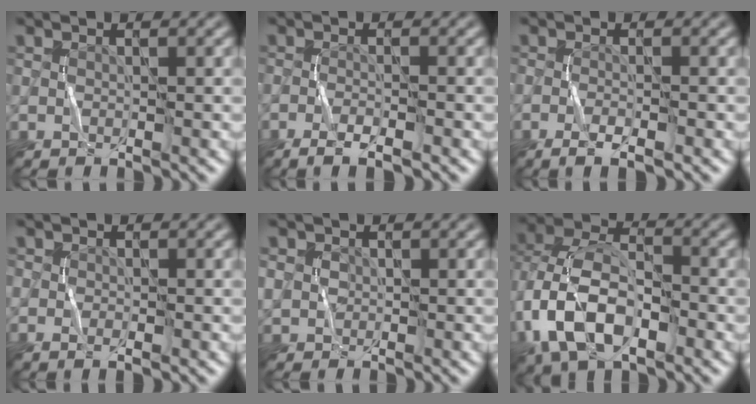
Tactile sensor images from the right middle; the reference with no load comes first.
{"total": 3.0, "force": [-1.9, 0.6, 2.2], "torque": [-0.041, 0.003, -0.038]}
{"total": 2.6, "force": [-1.5, 0.6, 2.1], "torque": [-0.037, 0.003, -0.029]}
{"total": 1.5, "force": [-0.3, 1.0, 1.0], "torque": [-0.014, -0.002, -0.005]}
{"total": 2.3, "force": [0.5, 2.1, 0.8], "torque": [-0.022, 0.007, 0.009]}
{"total": 10.2, "force": [-3.0, 6.3, 7.5], "torque": [-0.165, 0.000, -0.069]}